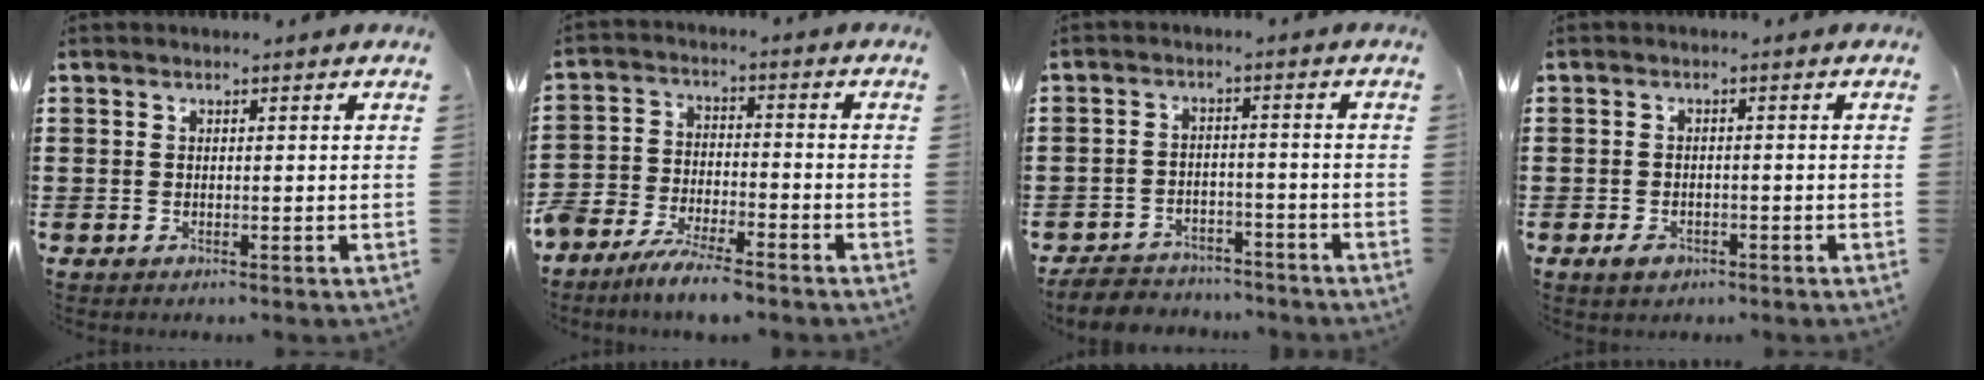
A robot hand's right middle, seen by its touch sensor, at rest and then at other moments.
{"total": 6.0, "force": [-5.8, 0.6, 1.3], "torque": [-0.041, 0.002, -0.117]}
{"total": 5.0, "force": [-4.9, 1.0, 0.5], "torque": [-0.019, 0.007, -0.102]}
{"total": 1.7, "force": [-1.2, 1.0, 0.8], "torque": [-0.018, -0.001, -0.024]}